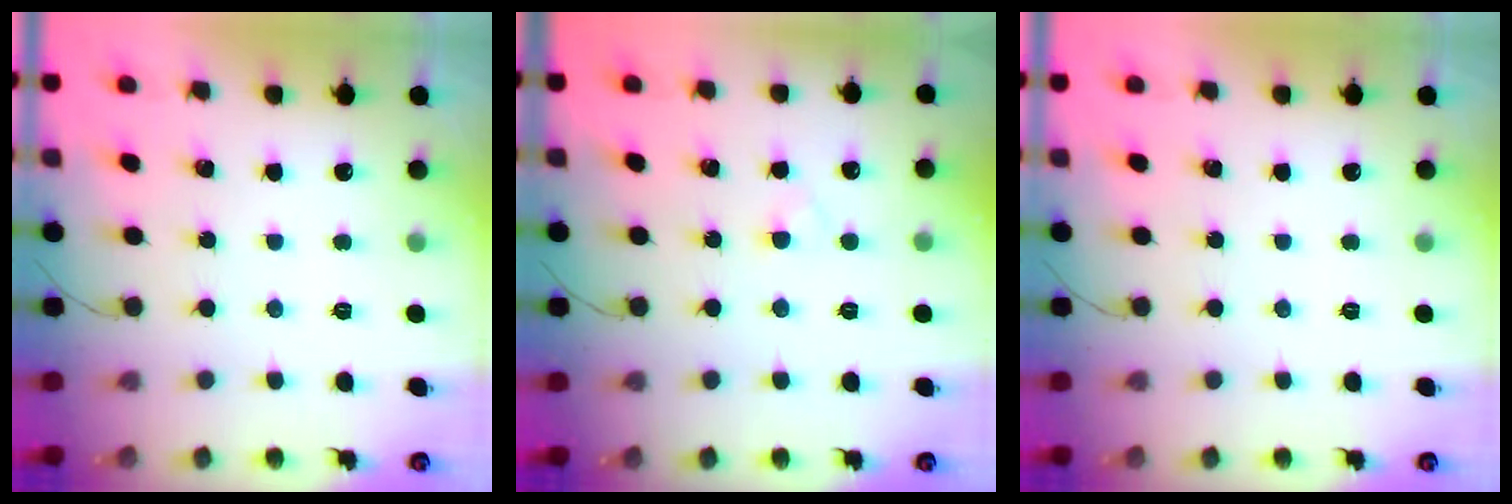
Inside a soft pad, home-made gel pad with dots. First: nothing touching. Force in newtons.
{"total": 1.7, "press": 1.4, "slide": 0.8}
{"total": 0.0}